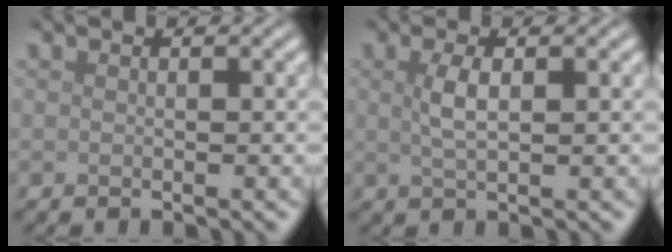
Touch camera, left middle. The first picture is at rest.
{"total": 2.2, "force": [0.5, 0.7, 2.0], "torque": [-0.043, 0.003, 0.011]}